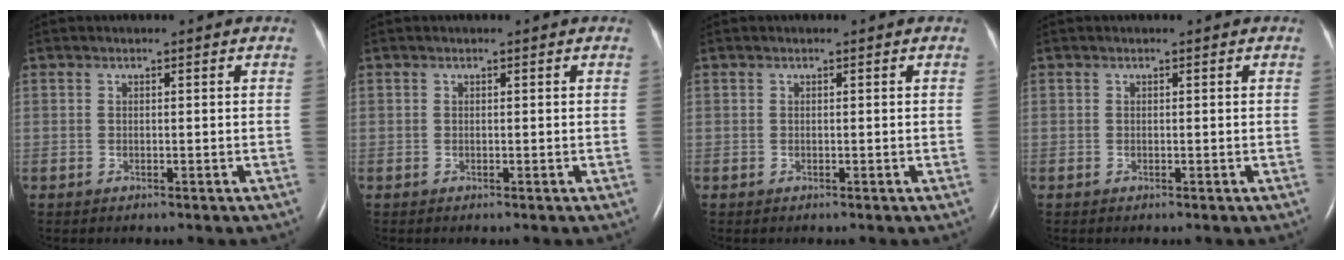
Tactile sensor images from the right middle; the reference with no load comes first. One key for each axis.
{"total": 0.0}
{"total": 0.0}
{"total": 0.0}